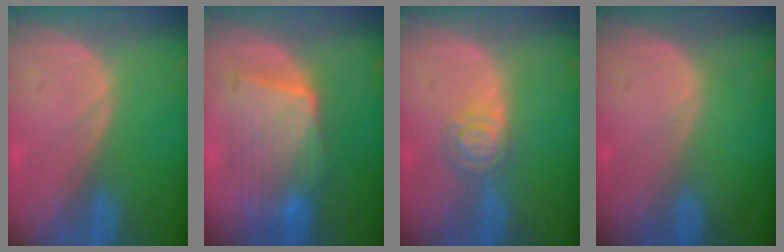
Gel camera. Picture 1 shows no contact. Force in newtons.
{"total": 8.7, "press": 8.5, "slide": 1.9}
{"total": 4.7, "press": 4.1, "slide": 2.3}
{"total": 0.0}